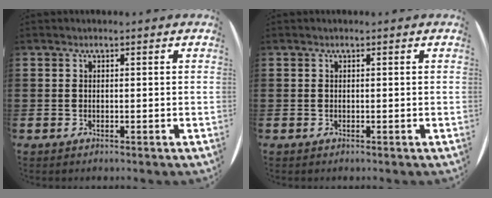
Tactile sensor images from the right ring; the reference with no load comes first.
{"total": 0.0}